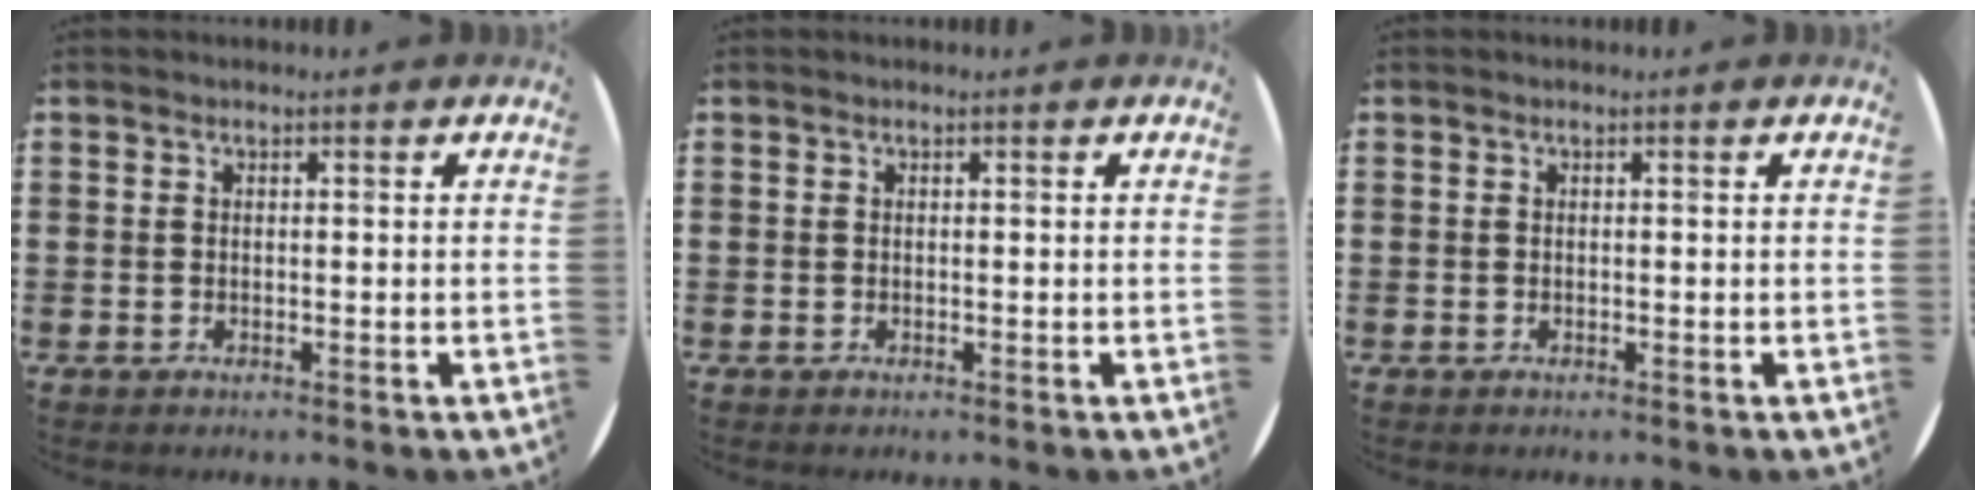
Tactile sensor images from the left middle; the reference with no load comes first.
{"total": 0.0}
{"total": 0.0}